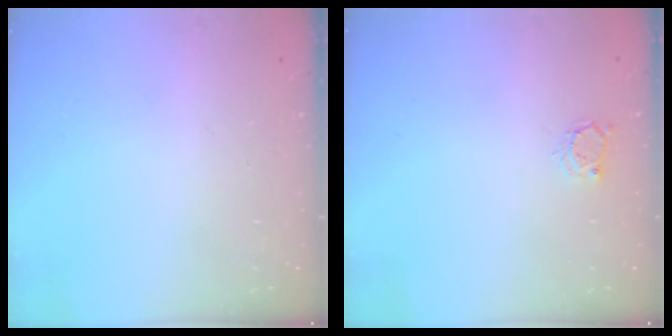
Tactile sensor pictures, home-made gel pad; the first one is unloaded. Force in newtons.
{"total": 3.3, "press": 3.2, "slide": 0.5}